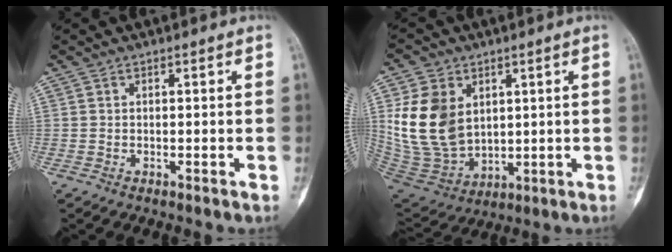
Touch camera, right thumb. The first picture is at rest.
{"total": 15.7, "force": [3.8, 11.4, 10.2], "torque": [-0.175, -0.022, 0.095]}